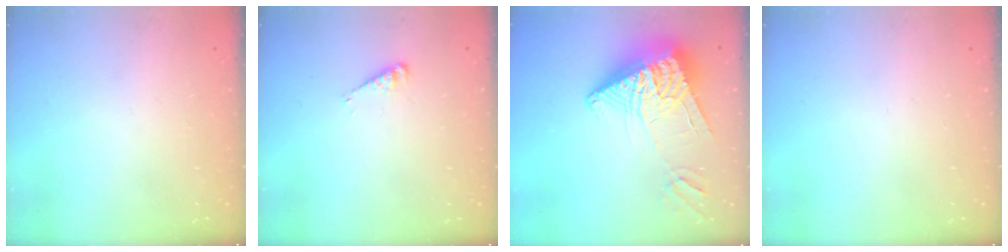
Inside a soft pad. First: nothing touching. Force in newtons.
{"total": 3.5, "press": 3.5, "slide": 0.5}
{"total": 15.8, "press": 15.7, "slide": 1.9}
{"total": 0.0}